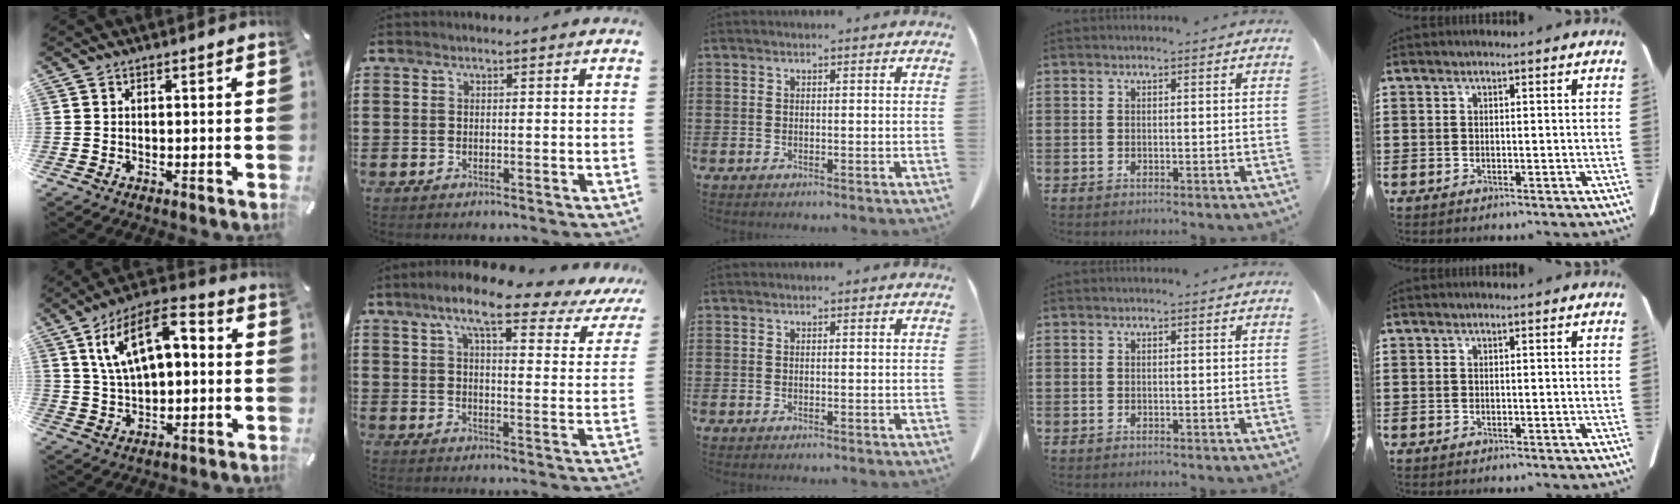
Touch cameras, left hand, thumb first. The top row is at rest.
{"thumb": {"total": 13.8, "force": [4.7, 7.7, 10.5], "torque": [-0.201, 0.003, 0.084]}, "index": {"total": 10.3, "force": [7.5, 1.7, 6.9], "torque": [-0.136, -0.031, 0.120]}}